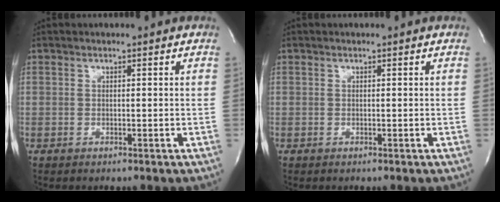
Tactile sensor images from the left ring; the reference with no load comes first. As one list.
[{"total": 0.0}]